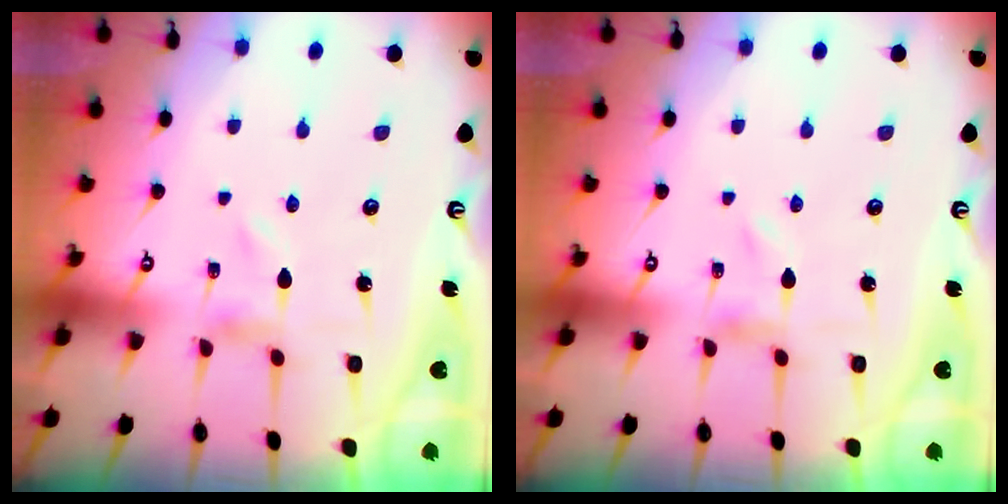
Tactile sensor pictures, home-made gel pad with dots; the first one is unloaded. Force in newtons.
{"total": 0.0}